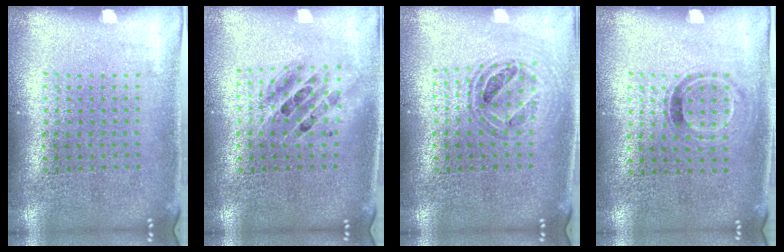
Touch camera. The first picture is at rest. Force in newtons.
{"total": 1.6, "press": 1.3, "slide": 0.8}
{"total": 0.7, "press": 0.7, "slide": 0.0}
{"total": 0.9, "press": 0.7, "slide": 0.6}